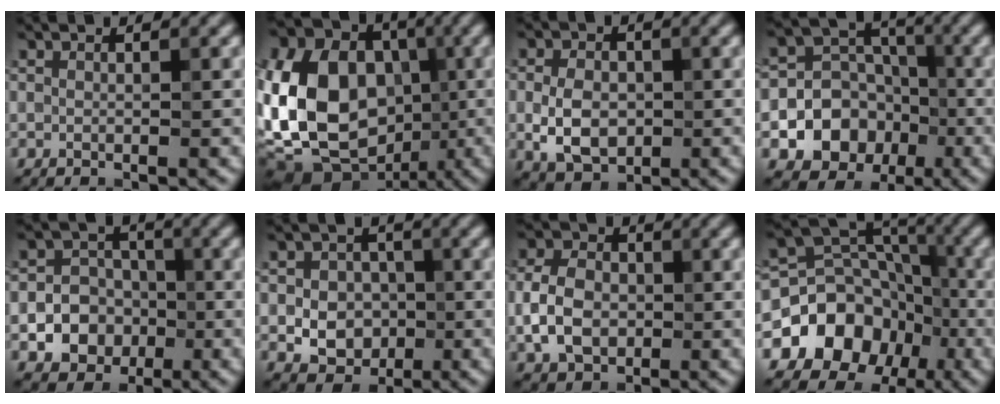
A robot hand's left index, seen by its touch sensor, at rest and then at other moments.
{"total": 18.5, "force": [-2.2, 14.2, 11.6], "torque": [-0.241, 0.015, -0.068]}
{"total": 4.6, "force": [-0.7, 3.2, 3.3], "torque": [-0.069, 0.000, -0.013]}
{"total": 8.1, "force": [-2.7, 6.9, 3.3], "torque": [-0.028, 0.002, -0.072]}
{"total": 7.3, "force": [-1.9, 6.5, 2.6], "torque": [-0.030, 0.009, -0.054]}
{"total": 5.5, "force": [-0.9, 4.5, 3.0], "torque": [-0.029, 0.008, -0.034]}
{"total": 5.0, "force": [-0.8, 3.6, 3.4], "torque": [-0.075, 0.007, -0.020]}
{"total": 12.6, "force": [-5.1, 10.3, 5.2], "torque": [-0.091, -0.004, -0.105]}